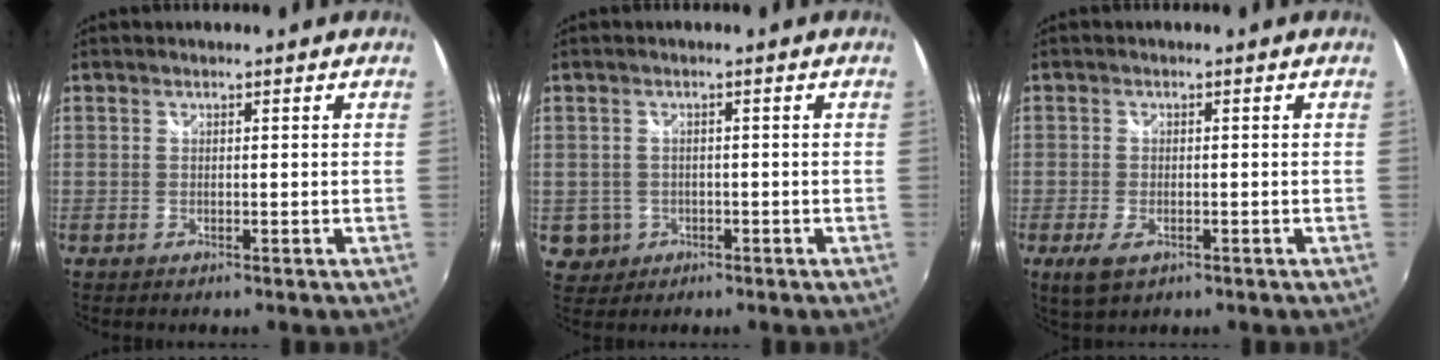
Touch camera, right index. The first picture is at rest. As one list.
[{"total": 4.2, "force": [-0.9, 4.0, 0.7], "torque": [-0.023, 0.005, -0.003]}, {"total": 4.4, "force": [-2.2, 2.1, 3.2], "torque": [-0.072, -0.010, -0.038]}]